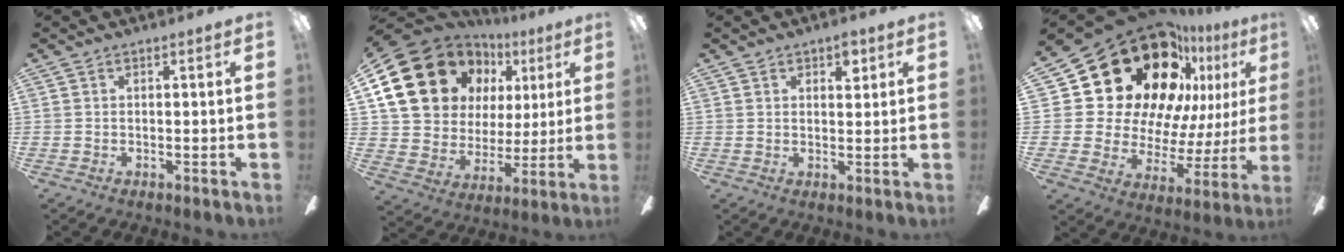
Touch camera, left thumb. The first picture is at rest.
{"total": 20.6, "force": [9.7, 15.6, 9.2], "torque": [-0.184, -0.045, 0.199]}
{"total": 3.7, "force": [2.2, 2.1, 2.2], "torque": [-0.015, -0.007, 0.031]}
{"total": 31.3, "force": [17.2, 19.1, 17.9], "torque": [-0.296, -0.131, 0.349]}